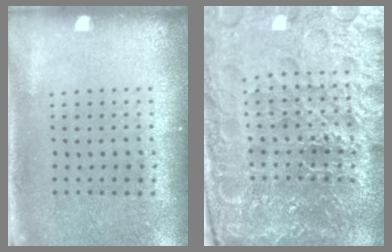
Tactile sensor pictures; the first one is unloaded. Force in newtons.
{"total": 6.9, "press": 6.0, "slide": 3.3}